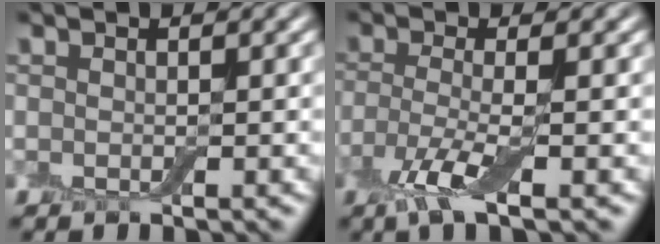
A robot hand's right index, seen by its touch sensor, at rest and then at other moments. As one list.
[{"total": 3.2, "force": [-1.5, 0.6, 2.8], "torque": [-0.065, -0.005, -0.034]}]